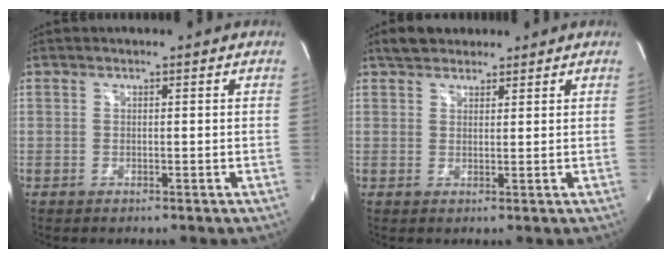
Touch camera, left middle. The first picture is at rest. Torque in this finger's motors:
{"motor_torque": [0.03, 0.00, 0.00, 0.00]}